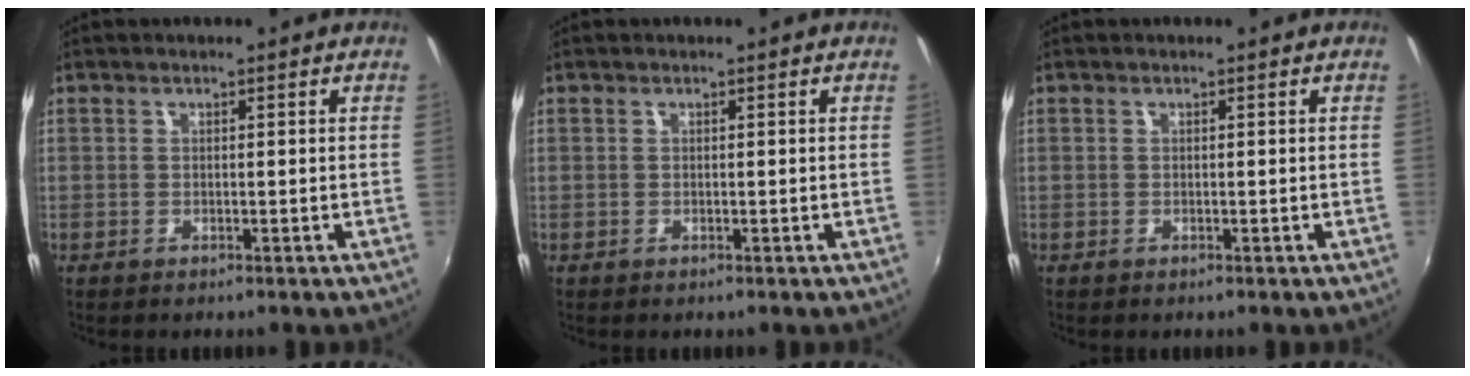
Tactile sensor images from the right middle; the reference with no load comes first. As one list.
[{"total": 0.0}, {"total": 0.0}]